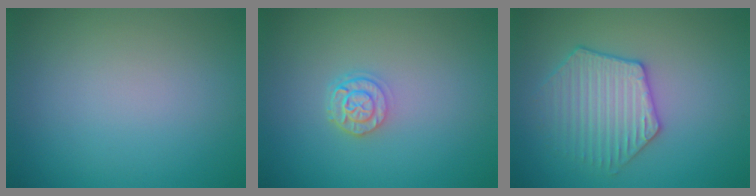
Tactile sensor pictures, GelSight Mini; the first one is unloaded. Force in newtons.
{"total": 2.3, "press": 1.9, "slide": 1.4}
{"total": 3.8, "press": 3.7, "slide": 0.6}